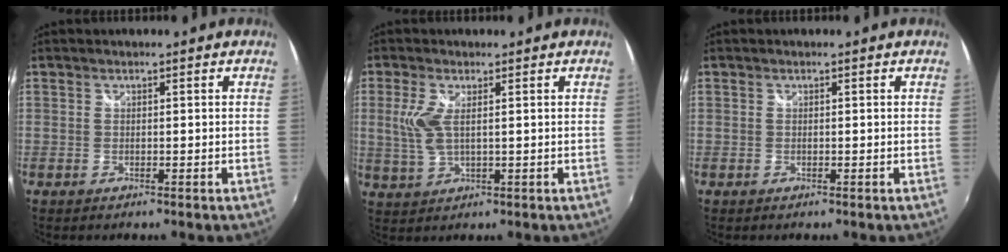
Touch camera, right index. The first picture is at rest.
{"total": 5.1, "force": [1.0, 1.8, 4.7], "torque": [-0.107, -0.002, 0.023]}
{"total": 0.0}